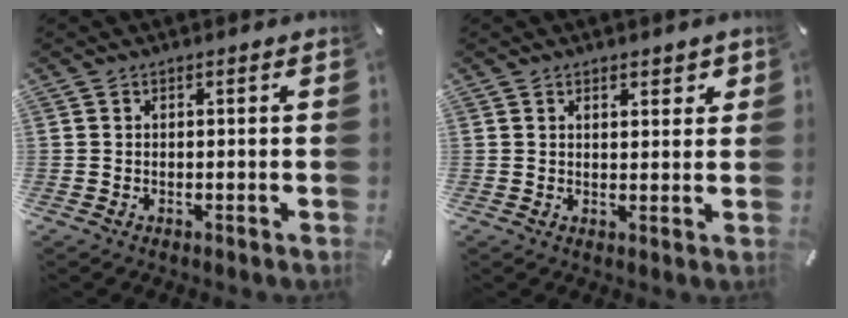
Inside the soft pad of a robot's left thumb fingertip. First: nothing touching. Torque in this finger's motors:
{"motor_torque": [-0.27, -0.02, -0.08, -0.01, -0.02]}